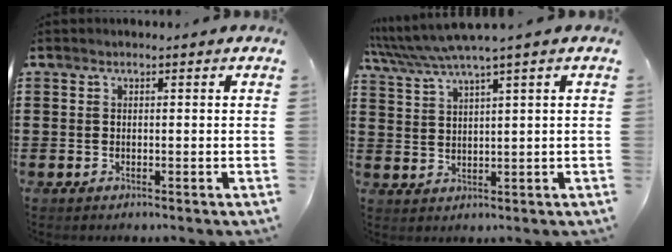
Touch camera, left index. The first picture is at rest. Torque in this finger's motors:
{"motor_torque": [1.08, -1.06, 0.63, 0.21]}